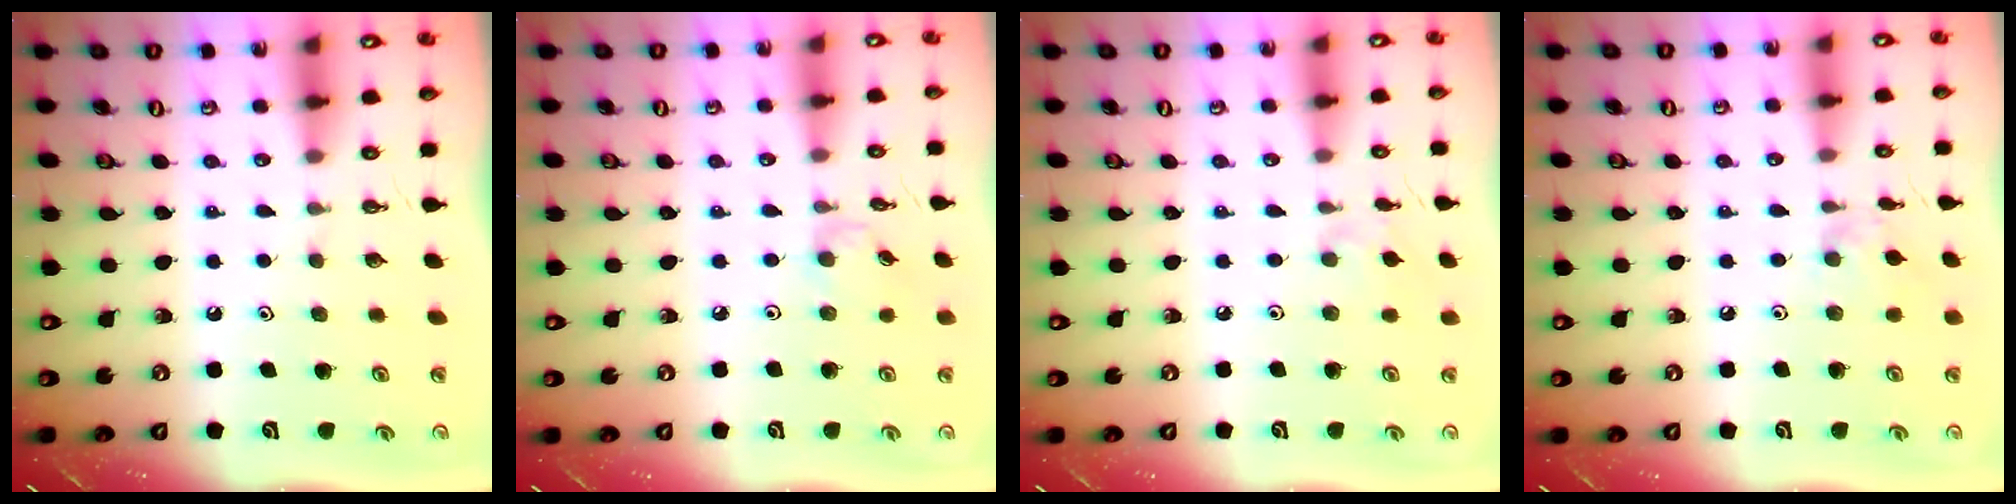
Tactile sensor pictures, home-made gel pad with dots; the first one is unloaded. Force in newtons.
{"total": 1.9, "press": 1.9, "slide": 0.4}
{"total": 2.1, "press": 2.1, "slide": 0.4}
{"total": 5.1, "press": 5.0, "slide": 0.7}